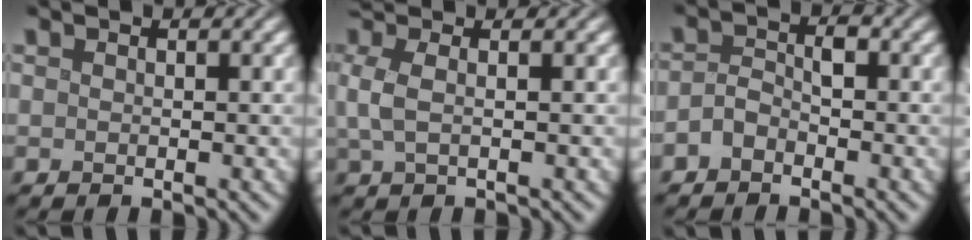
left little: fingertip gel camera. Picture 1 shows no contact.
{"total": 2.9, "force": [0.4, 1.0, 2.6], "torque": [-0.054, 0.010, 0.005]}
{"total": 2.2, "force": [-1.1, 1.2, 1.5], "torque": [-0.030, 0.009, -0.025]}